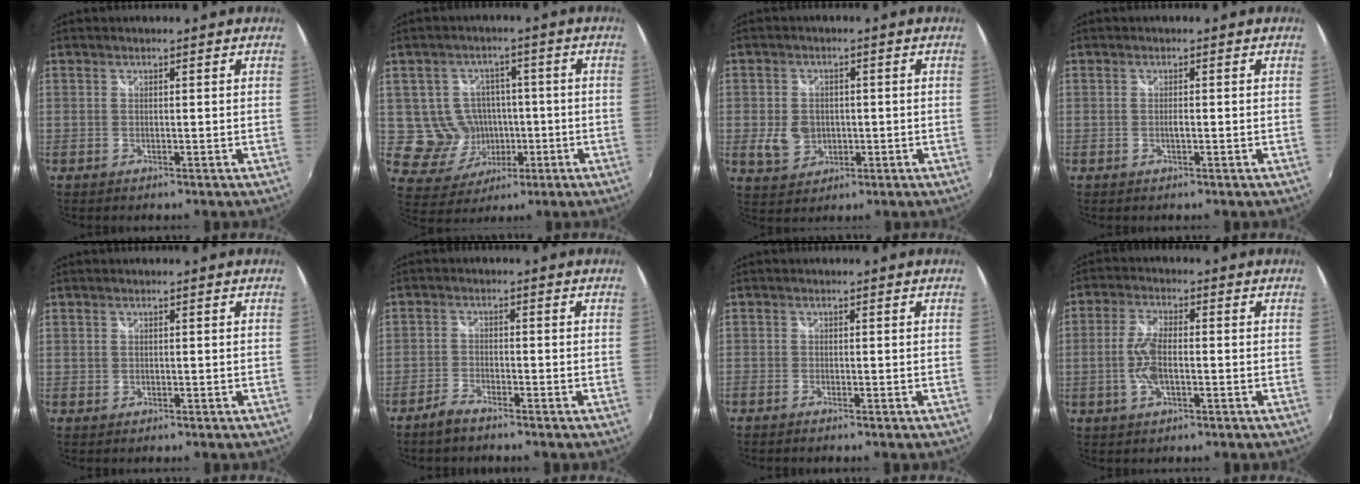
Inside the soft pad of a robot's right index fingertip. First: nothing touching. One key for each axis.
{"total": 9.7, "fx": -0.9, "fy": 9.4, "fz": 2.6, "tx": -0.074, "ty": 0.018, "tz": 0.008}
{"total": 6.2, "fx": -0.9, "fy": 5.1, "fz": 3.5, "tx": -0.078, "ty": 0.002, "tz": -0.012}
{"total": 0.7, "fx": -0.1, "fy": 0.3, "fz": 0.7, "tx": -0.013, "ty": 0.002, "tz": -0.001}
{"total": 0.6, "fx": 0.2, "fy": 0.5, "fz": 0.1, "tx": 0.001, "ty": 0.001, "tz": 0.004}
{"total": 3.1, "fx": -2.8, "fy": 0.8, "fz": 1.3, "tx": -0.044, "ty": -0.001, "tz": -0.058}
{"total": 0.8, "fx": -0.7, "fy": 0.2, "fz": 0.3, "tx": -0.007, "ty": -0.004, "tz": -0.018}
{"total": 6.1, "fx": -1.1, "fy": 2.5, "fz": 5.5, "tx": -0.117, "ty": 0.005, "tz": -0.021}